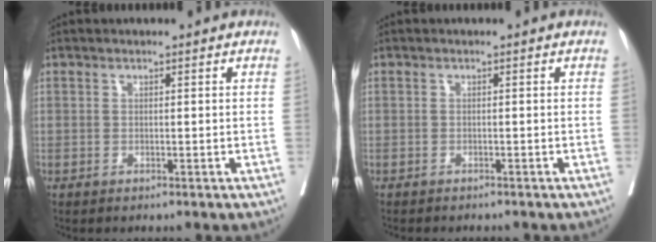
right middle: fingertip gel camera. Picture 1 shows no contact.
{"total": 3.6, "force": [-3.3, 0.6, 1.3], "torque": [-0.019, -0.006, -0.041]}